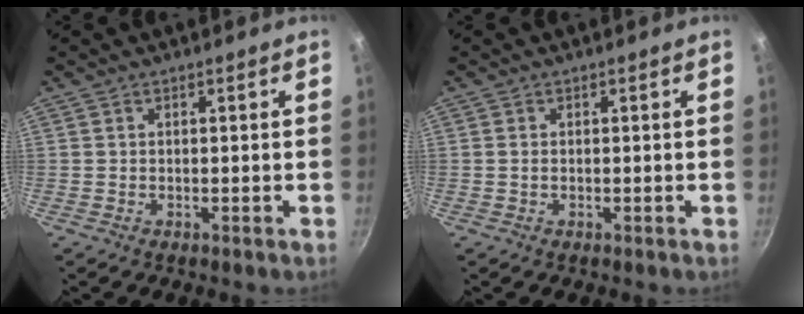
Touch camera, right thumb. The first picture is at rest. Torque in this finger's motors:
{"motor_torque": [-0.34, 0.24, 0.54, -0.08, 0.03]}